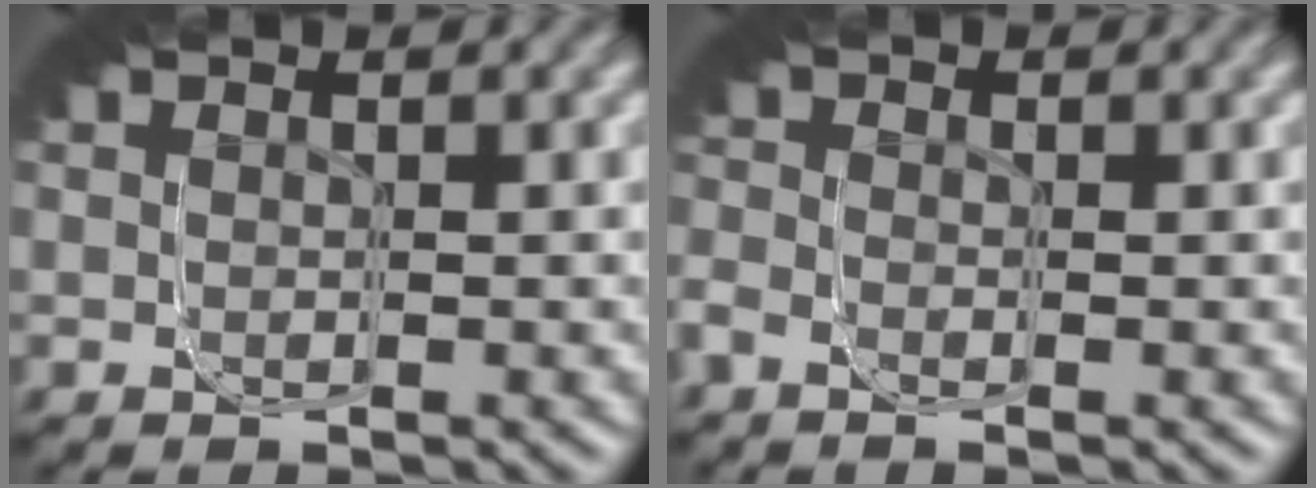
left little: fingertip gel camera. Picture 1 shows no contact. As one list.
[{"total": 1.7, "force": [-0.7, 1.3, 0.9], "torque": [-0.003, -0.004, -0.014]}]